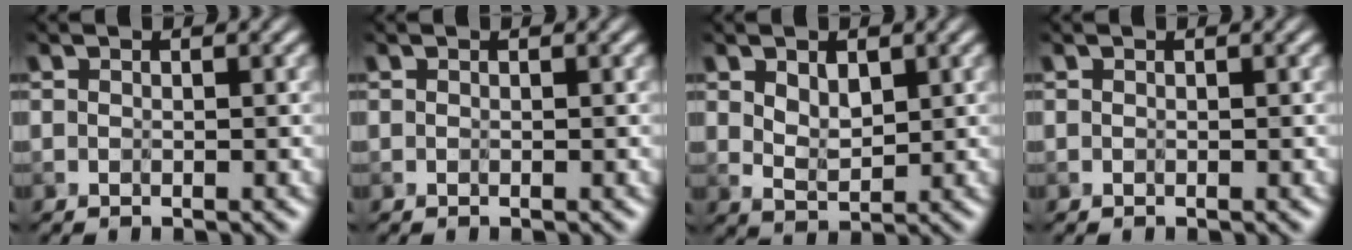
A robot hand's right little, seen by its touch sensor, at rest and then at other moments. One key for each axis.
{"total": 0.0}
{"total": 3.1, "fx": 2.0, "fy": 1.4, "fz": 1.9, "tx": -0.043, "ty": 0.001, "tz": 0.042}
{"total": 0.0}